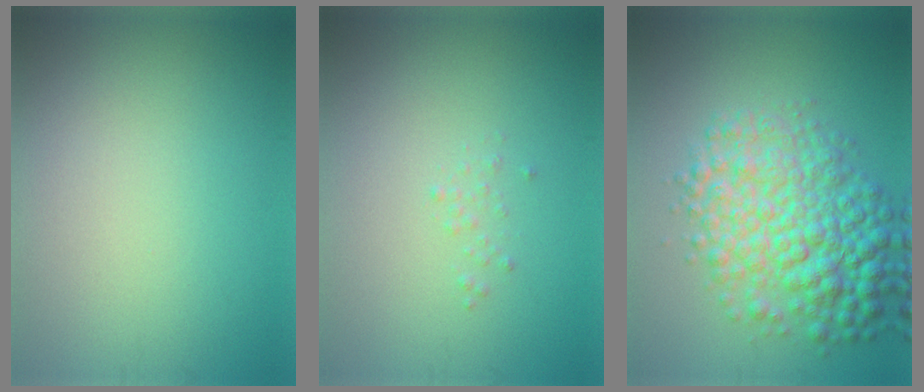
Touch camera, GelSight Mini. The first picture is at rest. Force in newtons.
{"total": 0.5, "press": 0.5, "slide": 0.0}
{"total": 7.9, "press": 7.9, "slide": 0.1}